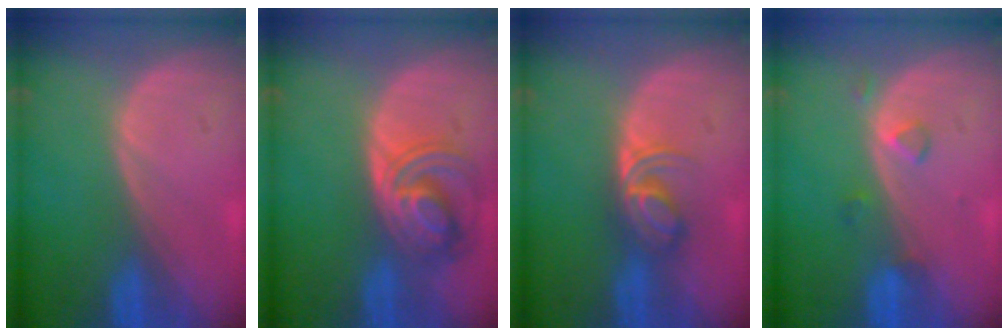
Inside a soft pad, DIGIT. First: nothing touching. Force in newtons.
{"total": 6.8, "press": 6.7, "slide": 1.2}
{"total": 5.7, "press": 4.7, "slide": 3.3}
{"total": 2.1, "press": 2.1, "slide": 0.1}